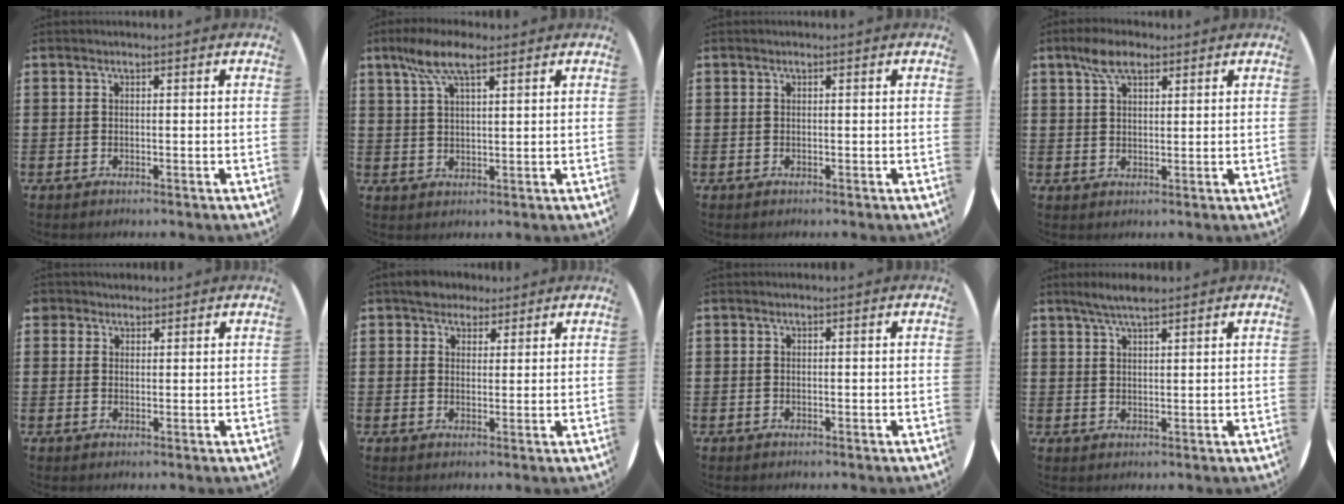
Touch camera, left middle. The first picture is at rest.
{"total": 7.0, "force": [4.3, 2.2, 5.0], "torque": [-0.109, 0.007, 0.077]}
{"total": 0.0}
{"total": 4.9, "force": [3.3, 2.2, 2.9], "torque": [-0.056, 0.005, 0.058]}
{"total": 1.7, "force": [1.4, 0.8, -0.1], "torque": [0.007, 0.001, 0.028]}
{"total": 3.3, "force": [2.8, 1.8, 0.2], "torque": [-0.005, 0.004, 0.052]}
{"total": 0.0}
{"total": 3.5, "force": [2.9, 0.5, 1.8], "torque": [-0.031, -0.003, 0.051]}